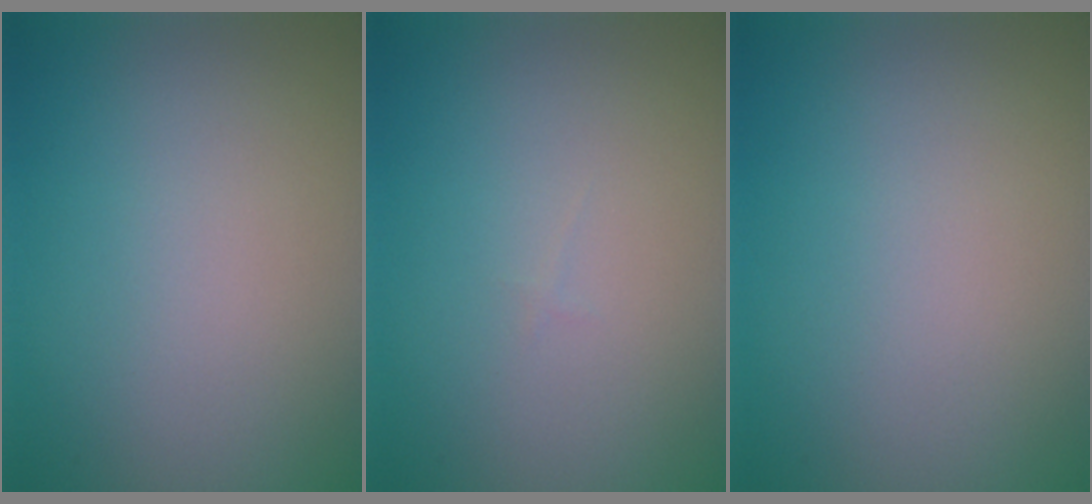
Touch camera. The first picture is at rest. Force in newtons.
{"total": 0.0}
{"total": 0.0}